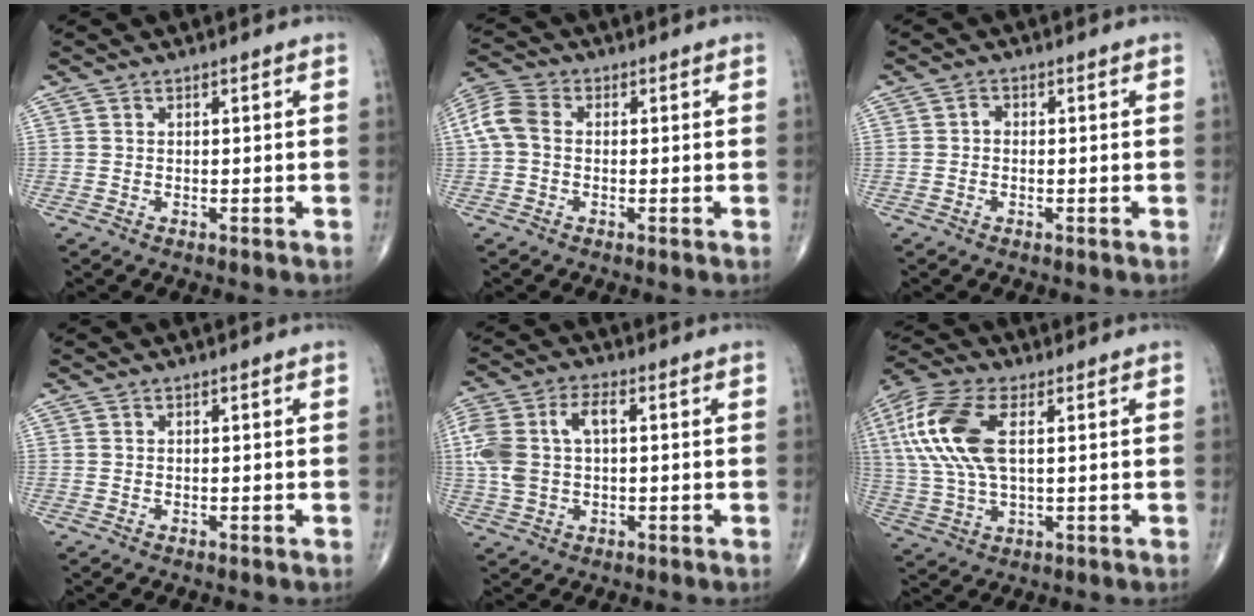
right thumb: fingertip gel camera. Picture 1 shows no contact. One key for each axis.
{"total": 6.4, "fx": 0.0, "fy": 4.6, "fz": 4.5, "tx": -0.102, "ty": 0.020, "tz": -0.009}
{"total": 1.0, "fx": -0.2, "fy": 0.8, "fz": 0.6, "tx": -0.004, "ty": 0.002, "tz": -0.008}
{"total": 0.0}
{"total": 10.8, "fx": 1.1, "fy": 6.1, "fz": 8.8, "tx": -0.206, "ty": 0.025, "tz": 0.025}
{"total": 16.4, "fx": 3.7, "fy": 7.8, "fz": 13.9, "tx": -0.327, "ty": 0.007, "tz": 0.069}